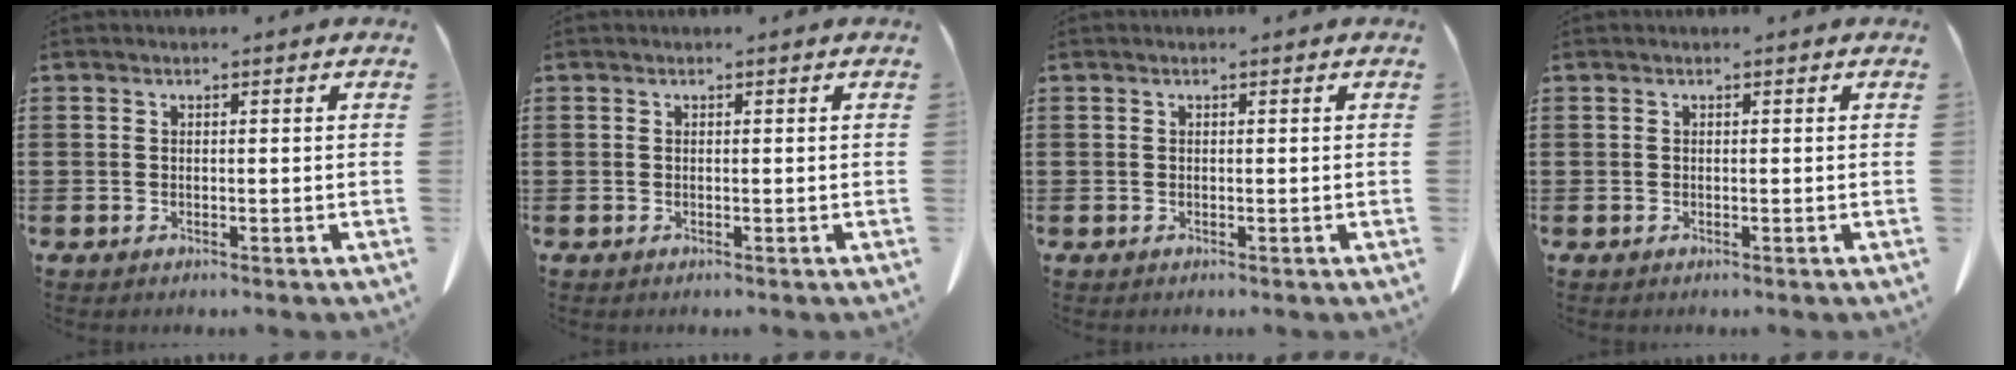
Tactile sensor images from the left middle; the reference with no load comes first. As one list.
[{"total": 0.0}, {"total": 0.0}, {"total": 0.0}]